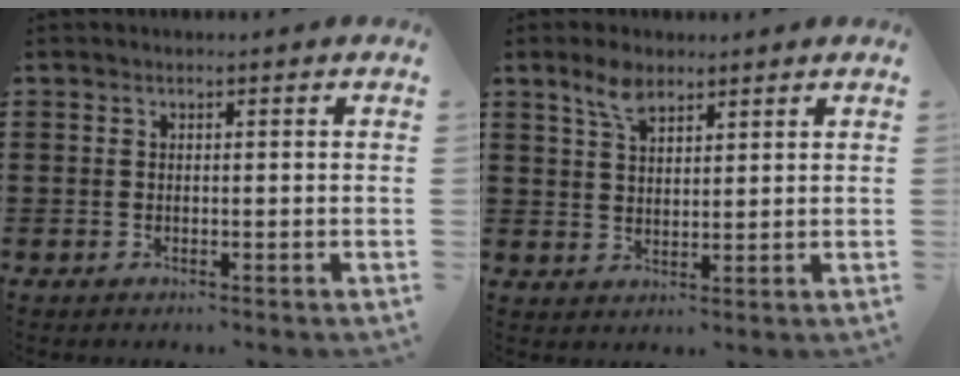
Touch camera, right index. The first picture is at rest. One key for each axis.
{"total": 4.6, "fx": 3.2, "fy": 1.9, "fz": 2.7, "tx": -0.061, "ty": 0.005, "tz": 0.058}